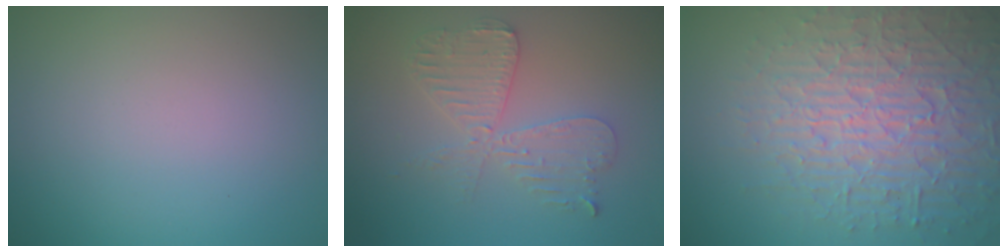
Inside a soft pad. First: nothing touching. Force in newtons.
{"total": 4.2, "press": 3.6, "slide": 2.2}
{"total": 7.2, "press": 7.0, "slide": 1.8}